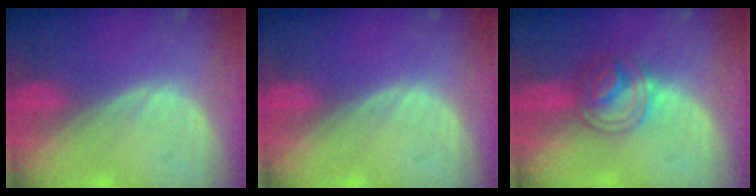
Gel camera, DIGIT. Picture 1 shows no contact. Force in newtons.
{"total": 0.0}
{"total": 6.2, "press": 5.4, "slide": 3.1}